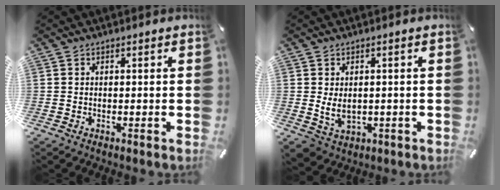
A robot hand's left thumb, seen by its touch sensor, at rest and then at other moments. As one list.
[{"total": 5.1, "force": [0.1, 4.0, 3.2], "torque": [-0.071, -0.004, 0.002]}]